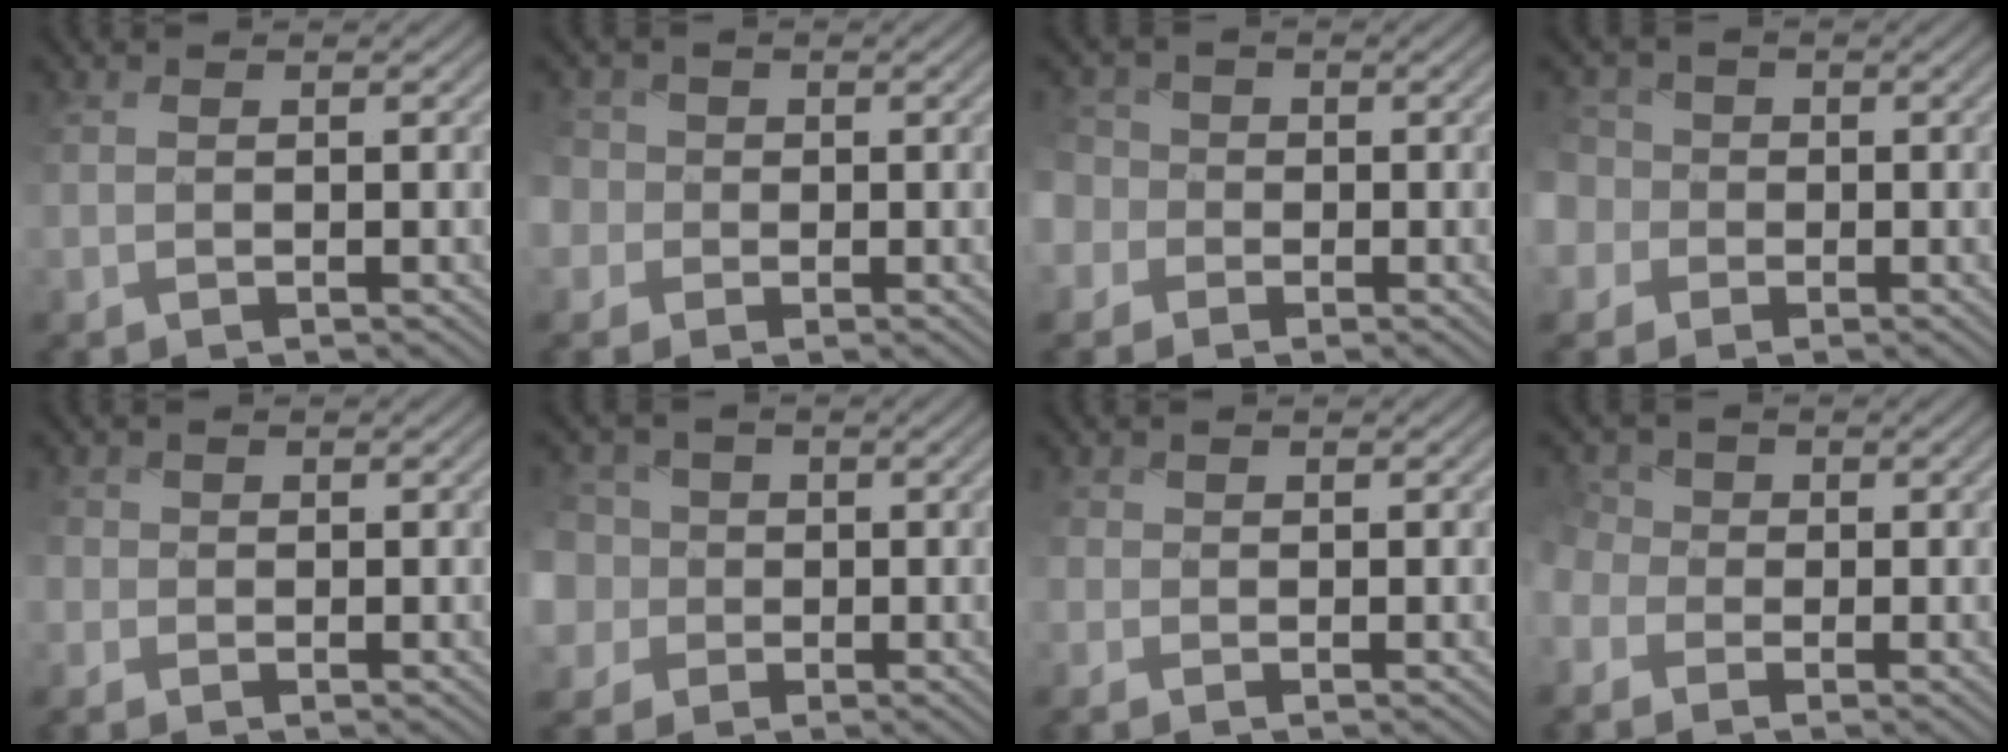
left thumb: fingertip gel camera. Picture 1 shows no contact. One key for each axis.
{"total": 4.5, "fx": -0.7, "fy": 4.2, "fz": 1.5, "tx": -0.059, "ty": 0.006, "tz": -0.028}
{"total": 5.1, "fx": -0.6, "fy": 4.8, "fz": 1.7, "tx": -0.073, "ty": 0.006, "tz": -0.030}
{"total": 5.7, "fx": -0.2, "fy": 5.4, "fz": 1.8, "tx": -0.080, "ty": 0.007, "tz": -0.029}
{"total": 1.9, "fx": -0.8, "fy": 1.7, "fz": 0.5, "tx": -0.017, "ty": -0.001, "tz": -0.018}
{"total": 7.9, "fx": 1.2, "fy": 7.4, "fz": 2.5, "tx": -0.103, "ty": 0.011, "tz": -0.008}
{"total": 1.6, "fx": -0.8, "fy": 1.2, "fz": 0.6, "tx": -0.020, "ty": -0.006, "tz": -0.019}
{"total": 5.0, "fx": -1.5, "fy": 4.2, "fz": 2.3, "tx": -0.074, "ty": 0.004, "tz": -0.035}